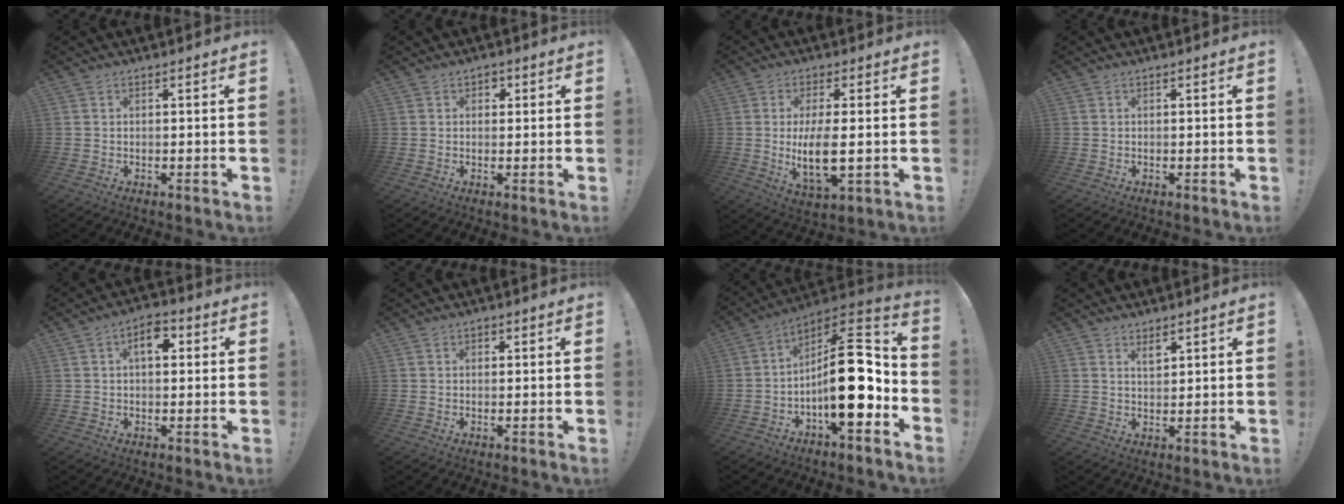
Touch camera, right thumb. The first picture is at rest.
{"total": 2.1, "force": [0.4, 1.9, 0.9], "torque": [-0.005, -0.001, 0.004]}
{"total": 10.9, "force": [-0.2, 4.1, 10.1], "torque": [-0.188, -0.021, -0.008]}
{"total": 0.0}
{"total": 6.4, "force": [1.7, 3.5, 5.1], "torque": [-0.069, 0.005, 0.025]}
{"total": 0.8, "force": [0.1, 0.8, 0.2], "torque": [0.002, 0.000, 0.000]}
{"total": 20.9, "force": [-3.3, 8.0, 19.0], "torque": [-0.288, 0.018, -0.046]}
{"total": 3.2, "force": [2.4, 1.5, 1.5], "torque": [-0.013, -0.015, 0.040]}